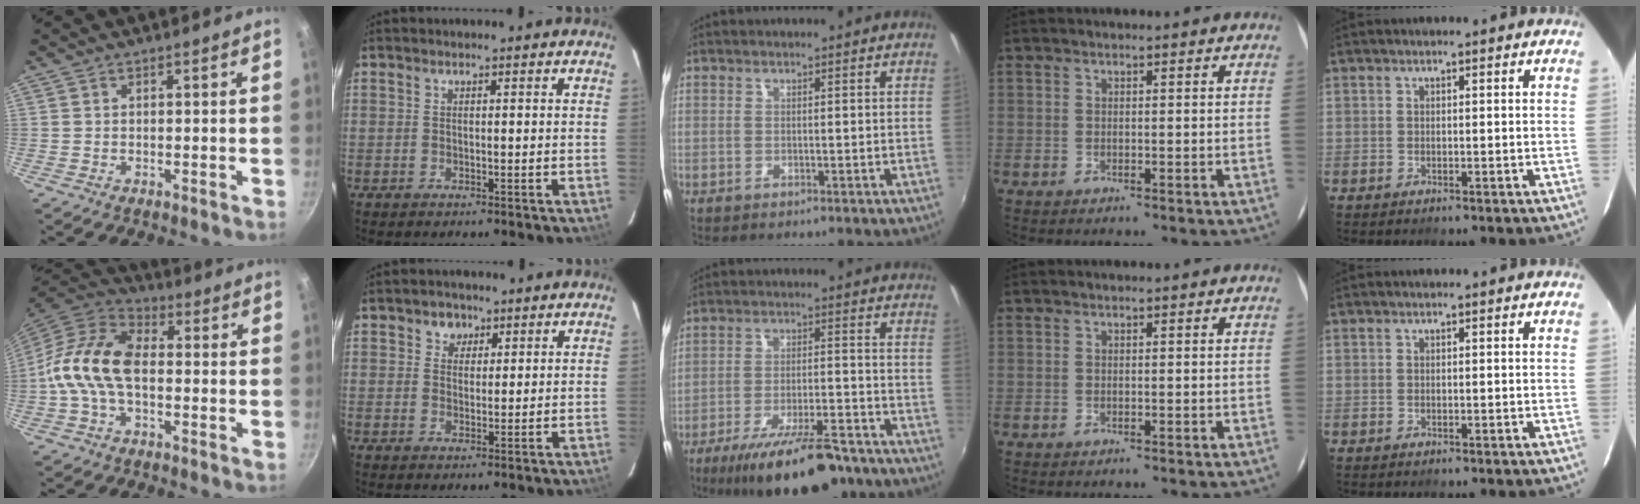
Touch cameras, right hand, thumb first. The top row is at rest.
{"thumb": {"total": 13.8, "force": [-1.4, 8.5, 10.9], "torque": [-0.193, 0.039, -0.047]}, "index": {"total": 3.1, "force": [1.6, 2.7, 0.5], "torque": [0.005, 0.008, 0.026]}, "middle": {"total": 17.2, "force": [-13.0, 5.1, 10.1], "torque": [-0.184, -0.024, -0.193]}}